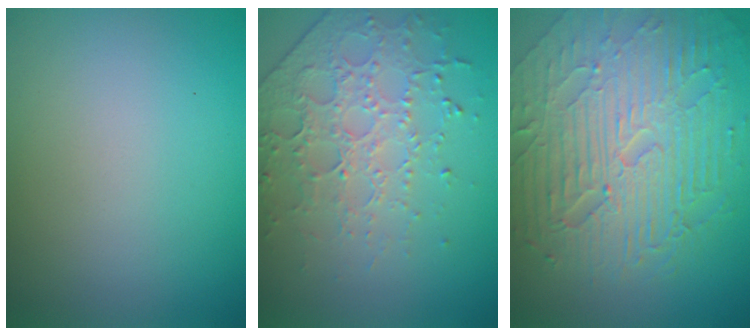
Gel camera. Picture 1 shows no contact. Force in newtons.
{"total": 4.1, "press": 3.3, "slide": 2.4}
{"total": 9.5, "press": 6.2, "slide": 7.2}